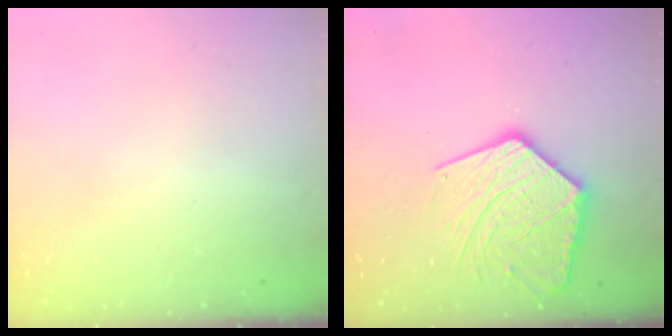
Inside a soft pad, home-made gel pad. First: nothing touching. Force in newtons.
{"total": 17.3, "press": 17.2, "slide": 1.7}